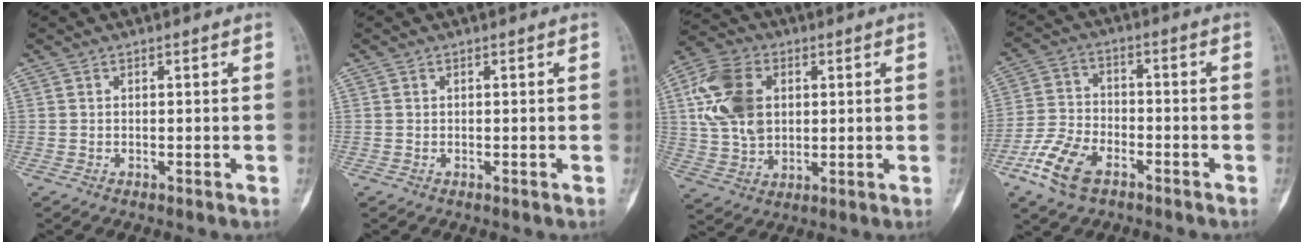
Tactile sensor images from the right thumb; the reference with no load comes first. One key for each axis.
{"total": 0.0}
{"total": 14.2, "fx": 3.1, "fy": 9.9, "fz": 9.6, "tx": -0.178, "ty": 0.004, "tz": 0.057}
{"total": 10.7, "fx": -6.0, "fy": 5.8, "fz": 6.6, "tx": -0.137, "ty": 0.018, "tz": -0.120}